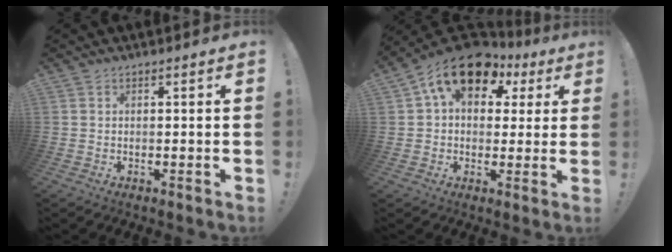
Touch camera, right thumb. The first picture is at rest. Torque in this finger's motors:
{"motor_torque": [1.00, 3.06, 0.80, 0.05, 0.09]}